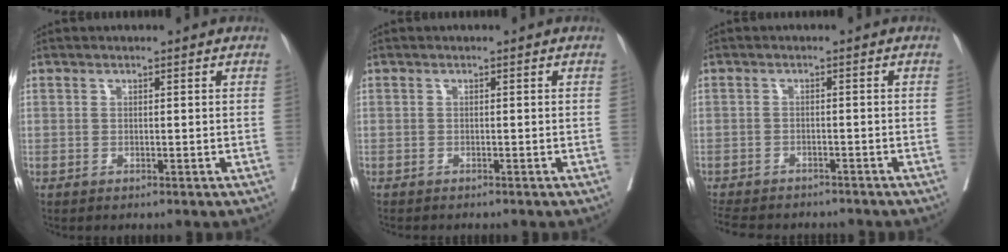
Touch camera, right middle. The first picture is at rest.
{"total": 2.4, "force": [-2.2, 0.4, 1.0], "torque": [-0.019, -0.005, -0.027]}
{"total": 11.8, "force": [-10.3, 3.7, 4.4], "torque": [-0.097, -0.012, -0.136]}